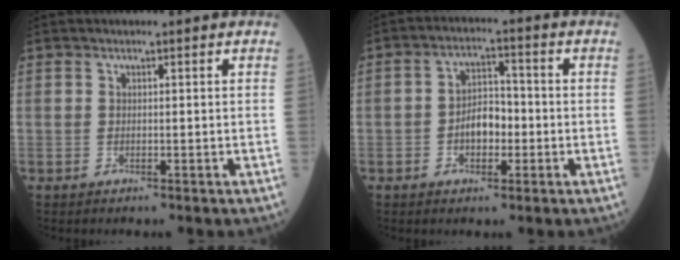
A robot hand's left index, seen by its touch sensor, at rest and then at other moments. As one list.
[{"total": 5.4, "force": [-1.4, 3.1, 4.2], "torque": [-0.080, 0.017, -0.026]}]